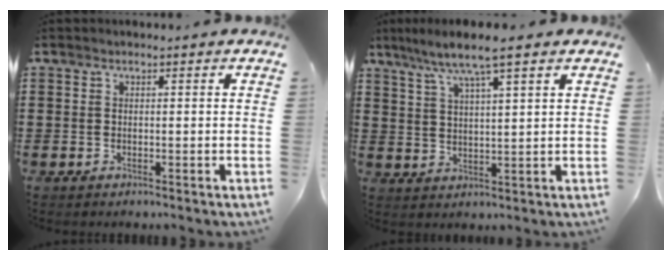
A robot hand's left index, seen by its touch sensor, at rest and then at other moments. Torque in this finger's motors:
{"motor_torque": [1.10, -1.04, 0.34, 0.21]}